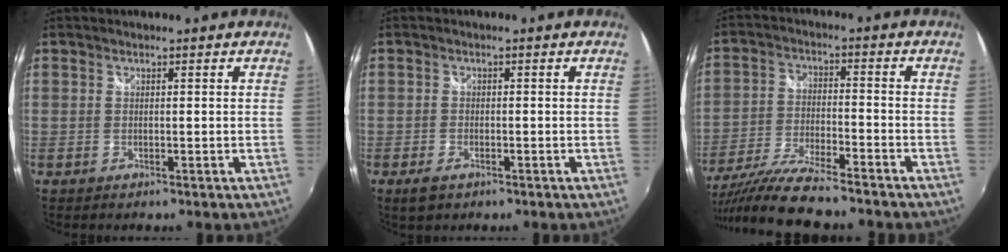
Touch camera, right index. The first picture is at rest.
{"total": 3.1, "force": [-2.0, 1.6, 1.8], "torque": [-0.040, -0.006, -0.033]}
{"total": 14.1, "force": [-12.3, 1.0, 6.7], "torque": [-0.144, -0.028, -0.223]}